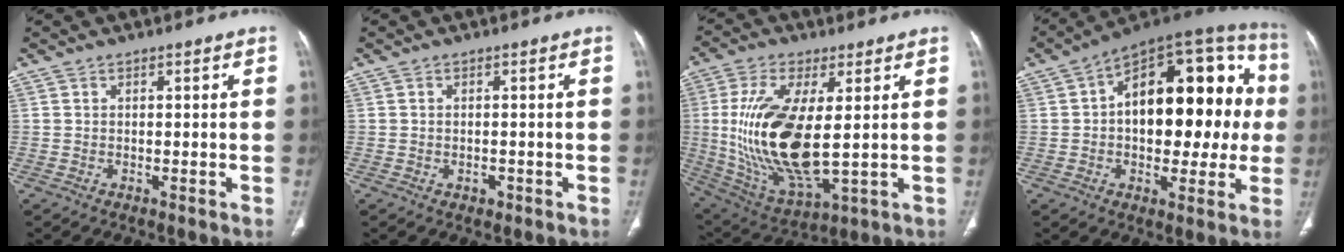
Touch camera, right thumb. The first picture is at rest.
{"total": 1.4, "force": [-0.5, 1.0, 0.8], "torque": [-0.009, 0.003, -0.004]}
{"total": 20.3, "force": [1.1, 8.2, 18.5], "torque": [-0.384, -0.023, 0.036]}
{"total": 26.1, "force": [1.9, 14.2, 21.8], "torque": [-0.265, 0.045, 0.021]}